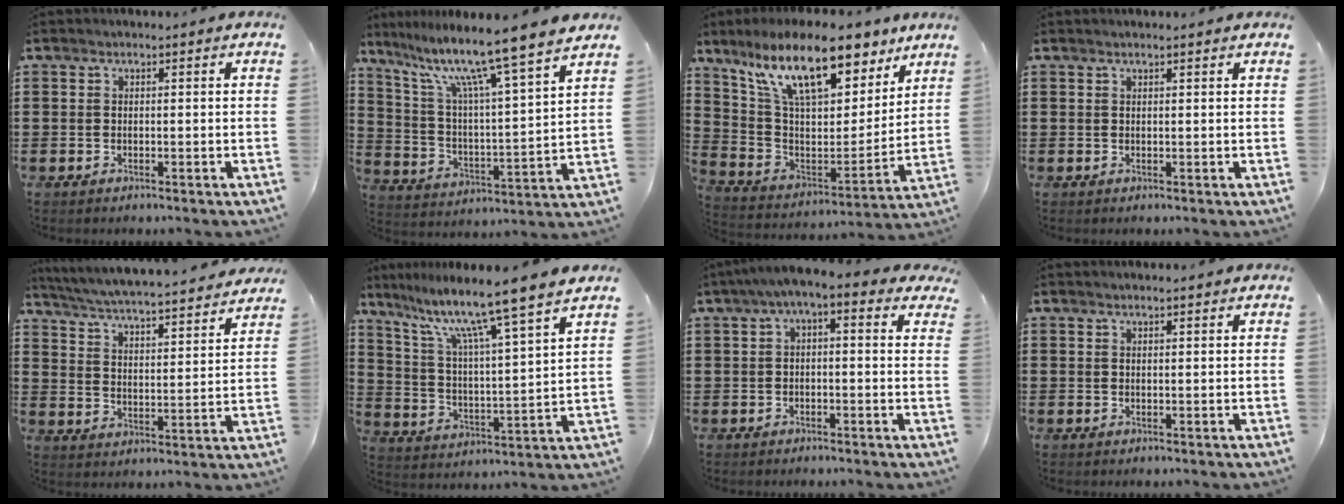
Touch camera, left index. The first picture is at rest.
{"total": 11.7, "force": [9.5, -0.8, 6.7], "torque": [-0.159, -0.069, 0.149]}
{"total": 16.2, "force": [11.2, 5.2, 10.4], "torque": [-0.221, -0.047, 0.195]}
{"total": 0.7, "force": [0.6, 0.0, 0.4], "torque": [-0.008, -0.001, 0.012]}
{"total": 4.4, "force": [4.2, -0.4, 1.3], "torque": [-0.049, -0.038, 0.063]}
{"total": 10.6, "force": [8.6, -1.1, 6.1], "torque": [-0.143, -0.065, 0.134]}
{"total": 2.9, "force": [0.0, 0.8, 2.8], "torque": [-0.055, -0.001, -0.009]}
{"total": 1.0, "force": [0.9, 0.0, 0.4], "torque": [-0.009, 0.000, 0.018]}